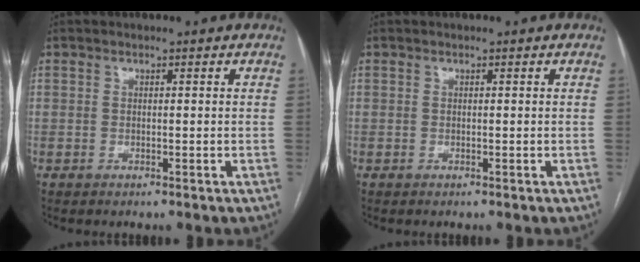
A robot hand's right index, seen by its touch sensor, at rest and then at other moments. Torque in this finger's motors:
{"motor_torque": [0.01, 0.01, 0.00, 0.00]}